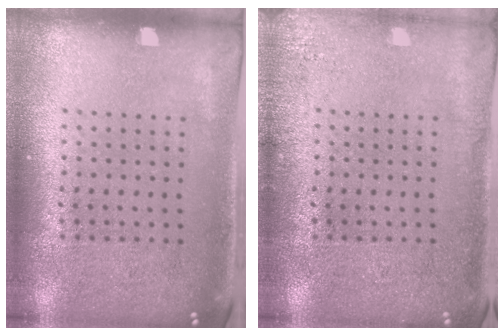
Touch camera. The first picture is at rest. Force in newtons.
{"total": 1.8, "press": 1.8, "slide": 0.3}